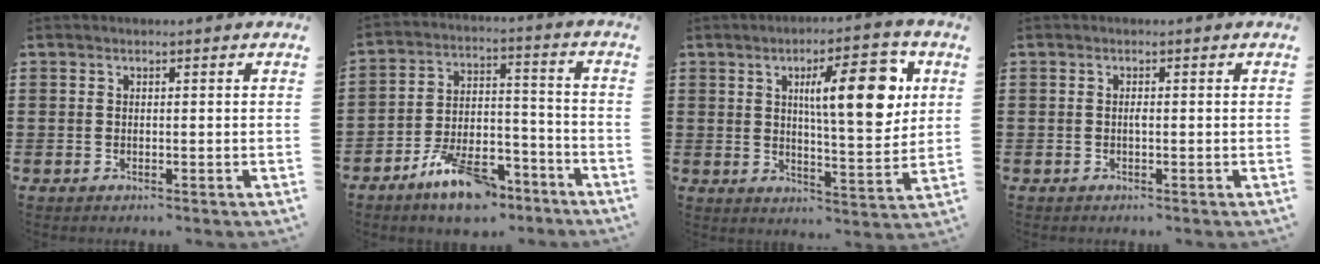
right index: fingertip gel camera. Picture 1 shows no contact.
{"total": 10.3, "force": [-7.9, 4.0, 5.1], "torque": [-0.085, 0.036, -0.143]}
{"total": 12.1, "force": [4.0, 3.5, 10.8], "torque": [-0.163, -0.006, 0.057]}
{"total": 0.7, "force": [-0.1, 0.1, 0.7], "torque": [-0.014, -0.003, -0.002]}